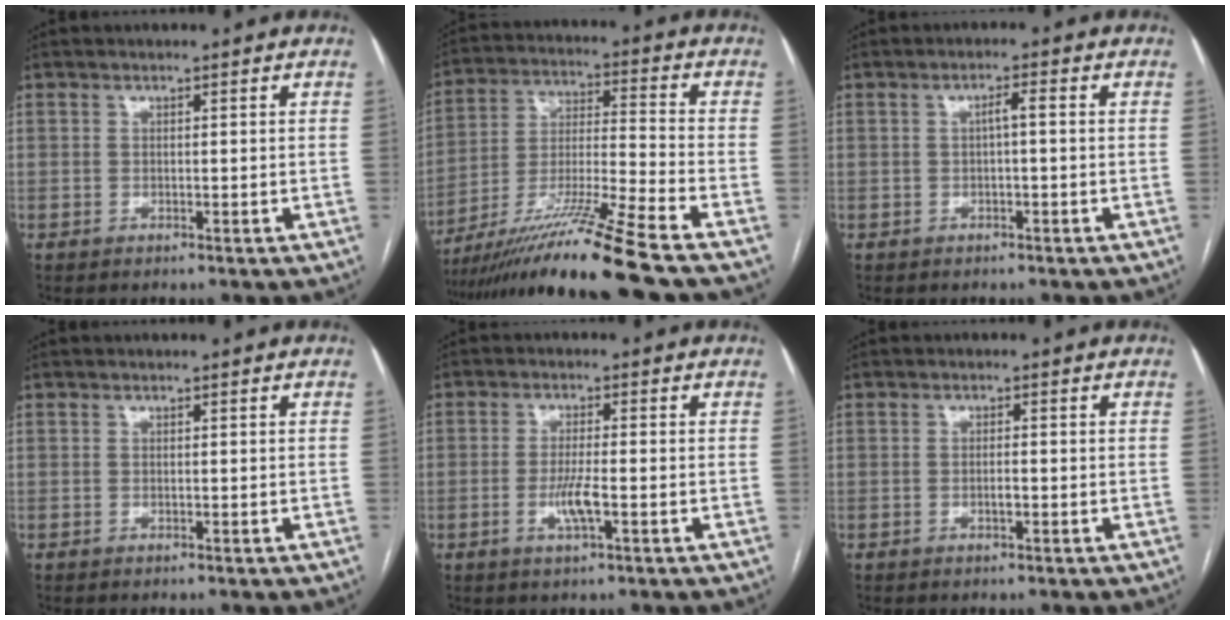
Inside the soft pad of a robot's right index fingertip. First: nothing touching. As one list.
[{"total": 18.5, "force": [-14.6, -2.3, 11.0], "torque": [-0.217, -0.030, -0.262]}, {"total": 1.8, "force": [0.0, 0.2, 1.8], "torque": [-0.031, 0.005, 0.001]}, {"total": 0.0}, {"total": 4.0, "force": [-1.3, 0.5, 3.8], "torque": [-0.079, -0.005, -0.024]}, {"total": 1.3, "force": [-0.4, 0.3, 1.2], "torque": [-0.024, 0.001, -0.008]}]